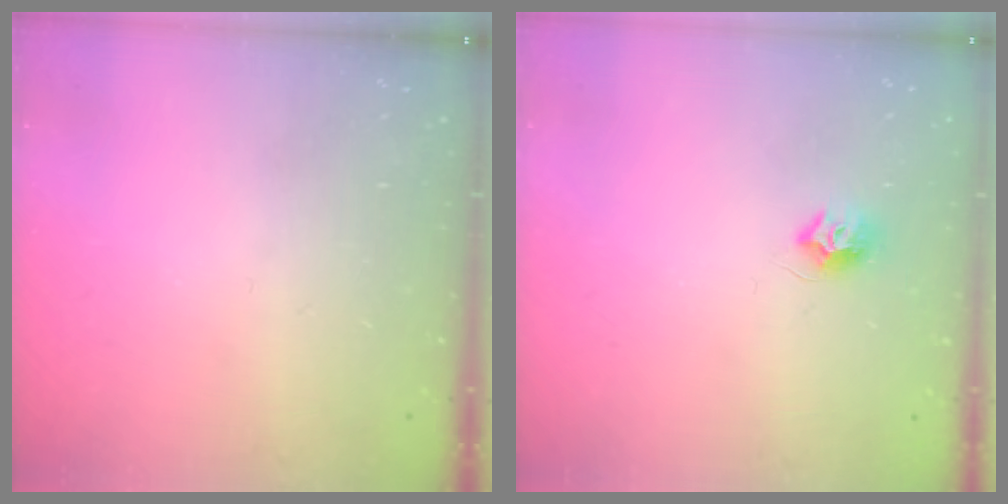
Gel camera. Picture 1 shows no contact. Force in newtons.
{"total": 7.3, "press": 7.3, "slide": 0.4}